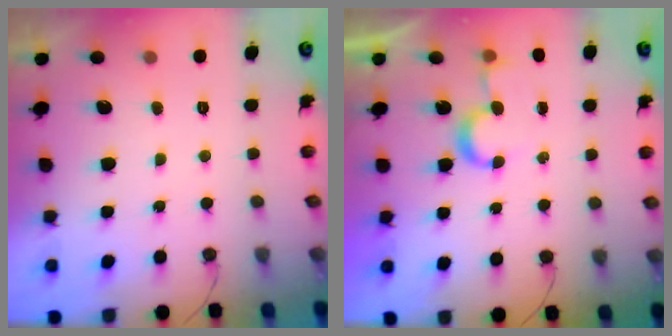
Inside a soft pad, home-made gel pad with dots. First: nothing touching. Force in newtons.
{"total": 5.6, "press": 5.6, "slide": 0.4}